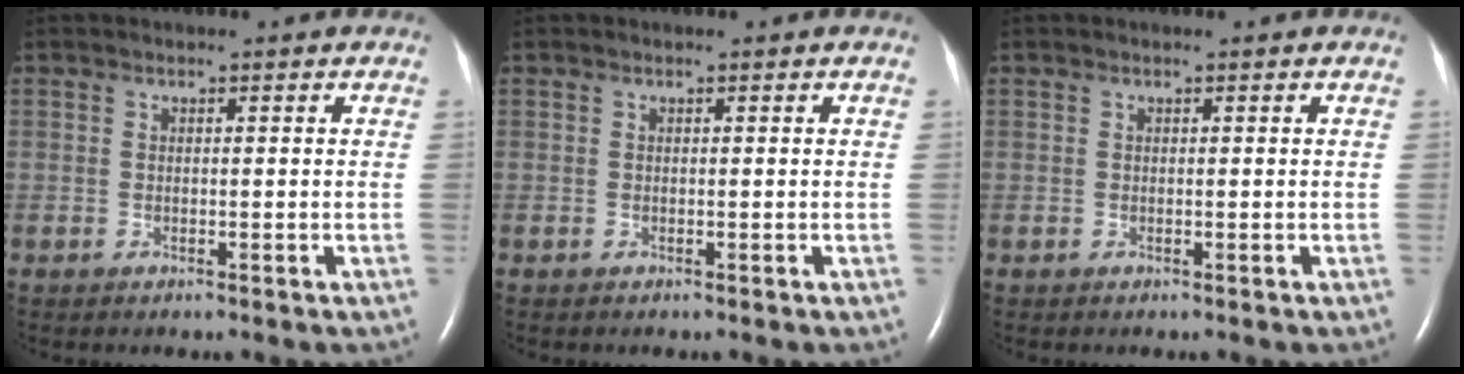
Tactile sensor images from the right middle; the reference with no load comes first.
{"total": 0.0}
{"total": 0.0}